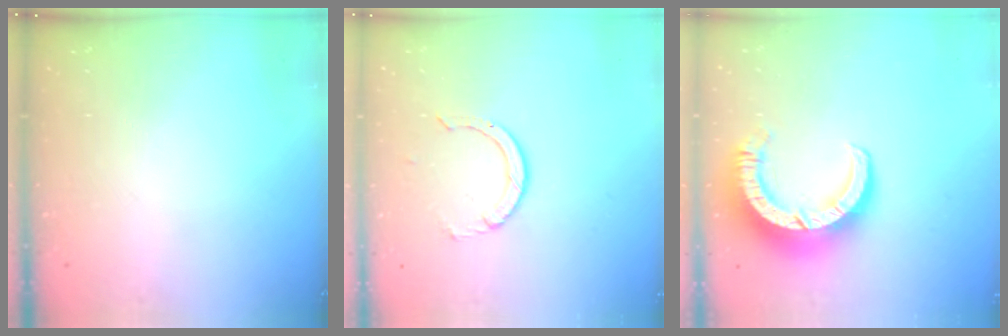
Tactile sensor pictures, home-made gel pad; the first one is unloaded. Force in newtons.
{"total": 1.7, "press": 1.7, "slide": 0.1}
{"total": 11.4, "press": 11.3, "slide": 1.1}